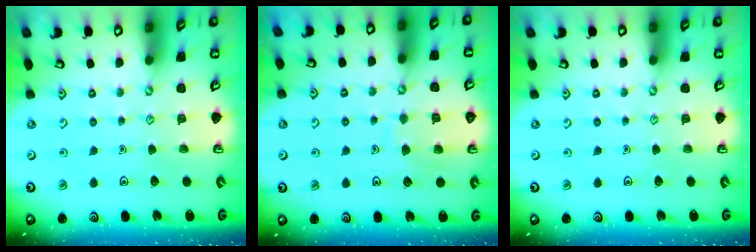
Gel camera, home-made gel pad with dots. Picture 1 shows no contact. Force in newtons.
{"total": 6.3, "press": 6.2, "slide": 0.6}
{"total": 0.0}